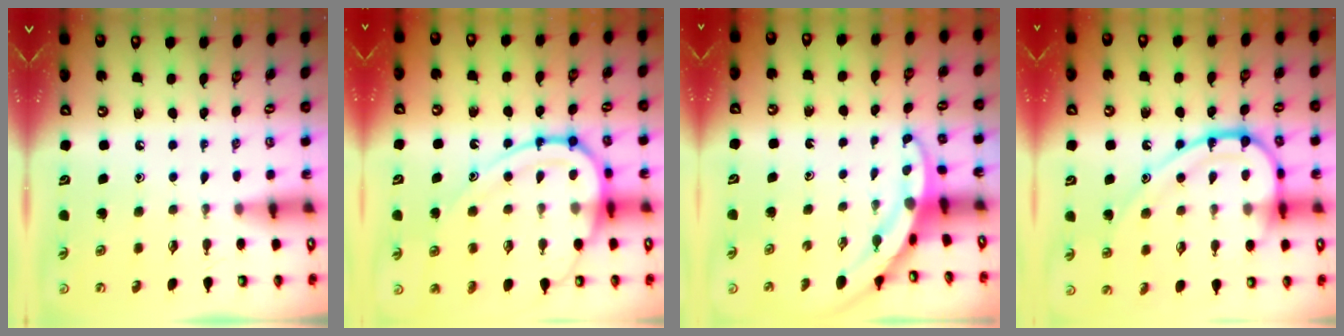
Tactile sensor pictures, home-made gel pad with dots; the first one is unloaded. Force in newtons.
{"total": 15.2, "press": 15.2, "slide": 1.0}
{"total": 3.3, "press": 3.3, "slide": 0.2}
{"total": 17.2, "press": 17.2, "slide": 1.7}